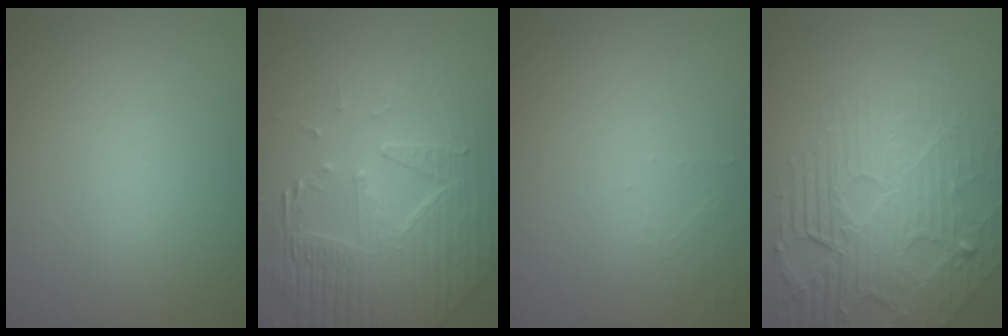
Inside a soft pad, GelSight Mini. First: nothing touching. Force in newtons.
{"total": 8.4, "press": 5.8, "slide": 6.0}
{"total": 1.0, "press": 1.0, "slide": 0.2}
{"total": 7.5, "press": 5.7, "slide": 4.9}